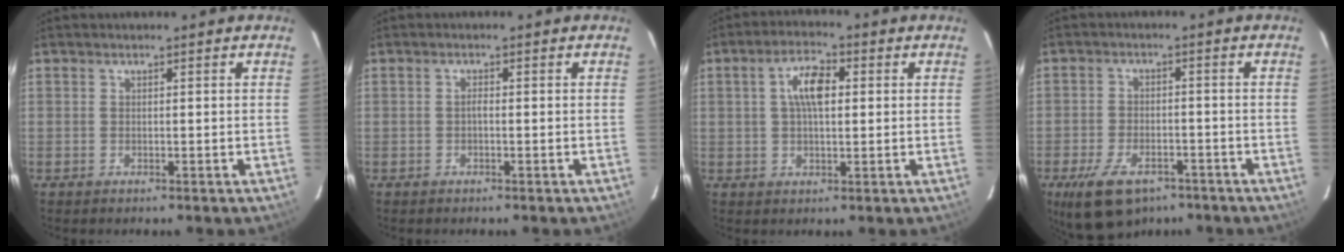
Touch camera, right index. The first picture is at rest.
{"total": 0.7, "force": [-0.3, 0.2, 0.7], "torque": [-0.012, 0.005, -0.007]}
{"total": 6.2, "force": [1.2, 2.8, 5.5], "torque": [-0.102, 0.016, 0.021]}
{"total": 11.2, "force": [-7.2, 5.8, 6.3], "torque": [-0.139, -0.017, -0.118]}